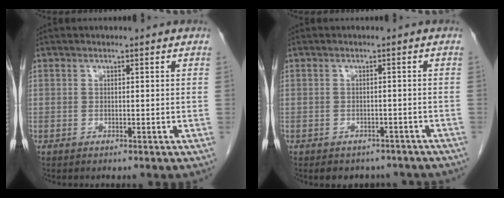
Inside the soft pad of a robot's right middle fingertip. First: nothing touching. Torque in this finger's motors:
{"motor_torque": [0.01, 0.00, 0.00, 0.00]}